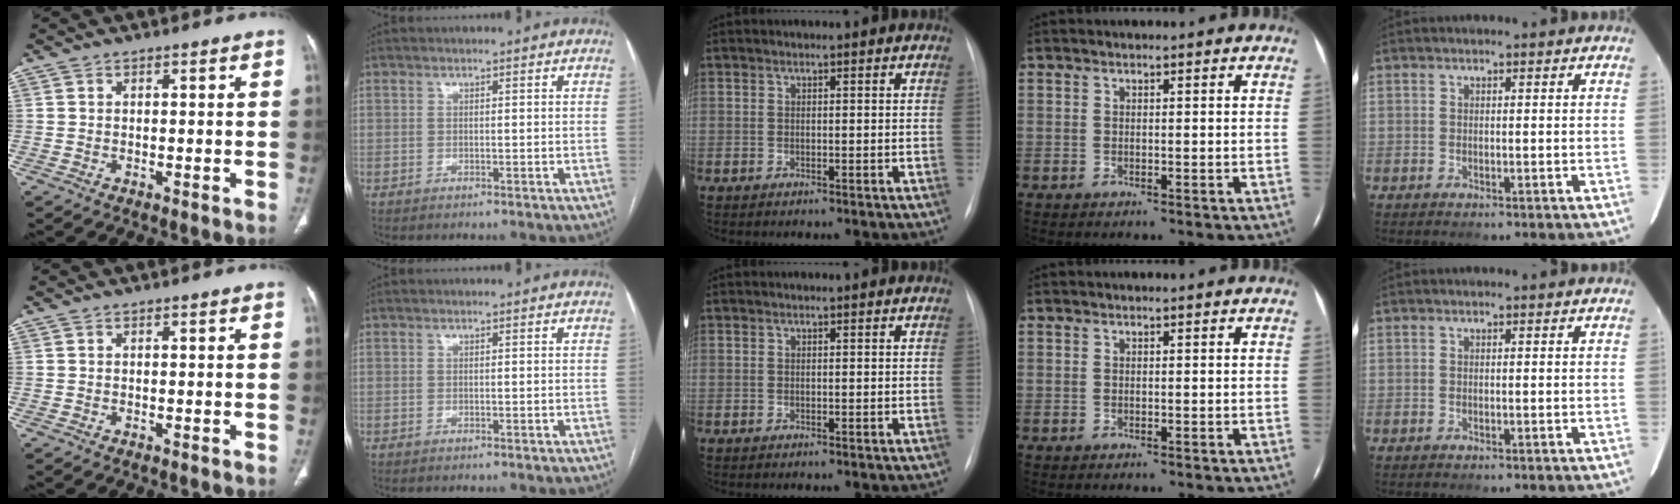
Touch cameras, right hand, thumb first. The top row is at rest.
{}